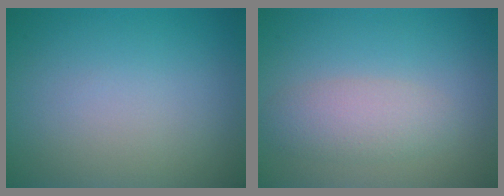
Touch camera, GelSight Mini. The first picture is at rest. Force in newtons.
{"total": 2.8, "press": 2.8, "slide": 0.3}